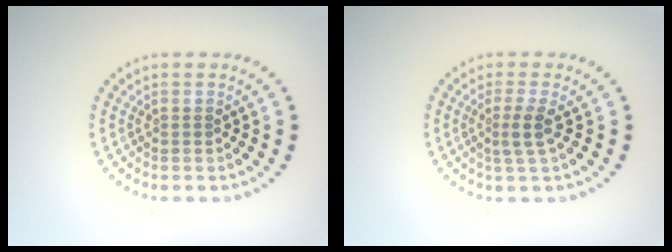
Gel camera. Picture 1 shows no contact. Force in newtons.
{"total": 1.9, "press": 1.4, "slide": 1.2}